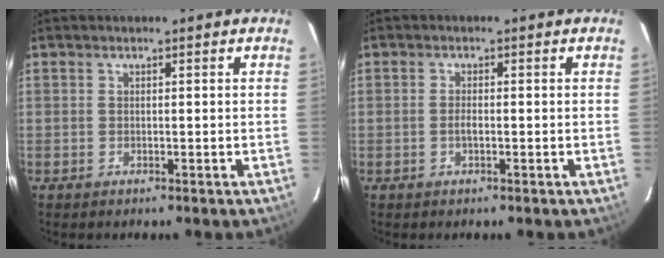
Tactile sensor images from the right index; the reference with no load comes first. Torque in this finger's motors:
{"motor_torque": [0.40, -0.11, 0.16, 0.05]}